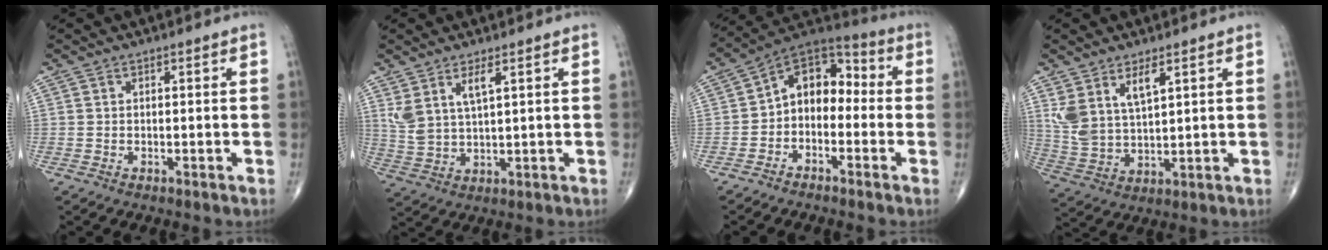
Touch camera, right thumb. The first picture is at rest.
{"total": 6.2, "force": [3.0, 2.2, 5.0], "torque": [-0.105, -0.016, 0.070]}
{"total": 10.7, "force": [-1.6, 7.5, 7.5], "torque": [-0.080, 0.054, -0.048]}
{"total": 8.5, "force": [4.2, 3.8, 6.3], "torque": [-0.121, -0.022, 0.095]}